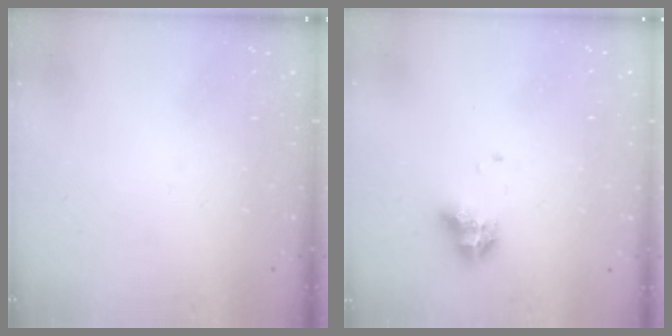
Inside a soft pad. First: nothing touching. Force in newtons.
{"total": 7.0, "press": 6.9, "slide": 1.0}